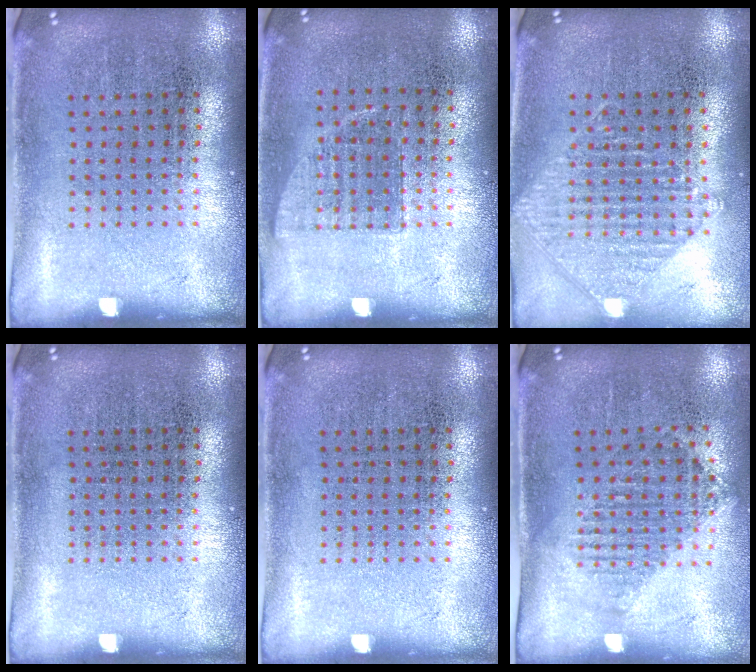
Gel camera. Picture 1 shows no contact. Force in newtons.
{"total": 0.7, "press": 0.7, "slide": 0.2}
{"total": 0.9, "press": 0.9, "slide": 0.0}
{"total": 0.0}
{"total": 0.0}
{"total": 1.0, "press": 0.9, "slide": 0.4}